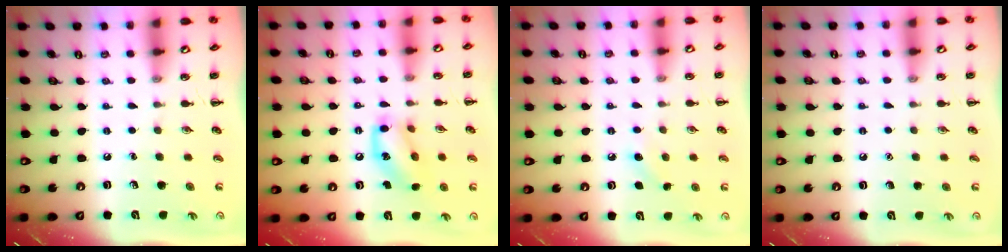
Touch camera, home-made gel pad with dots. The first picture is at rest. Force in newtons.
{"total": 13.4, "press": 13.1, "slide": 2.4}
{"total": 6.6, "press": 6.2, "slide": 2.1}
{"total": 1.4, "press": 1.4, "slide": 0.1}